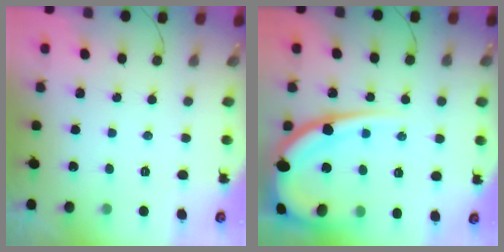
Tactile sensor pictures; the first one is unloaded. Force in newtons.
{"total": 17.7, "press": 17.6, "slide": 1.8}